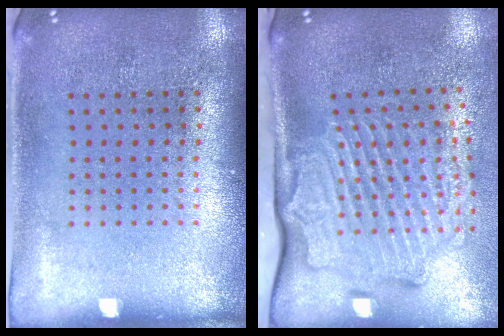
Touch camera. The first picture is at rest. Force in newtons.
{"total": 3.1, "press": 2.3, "slide": 2.1}